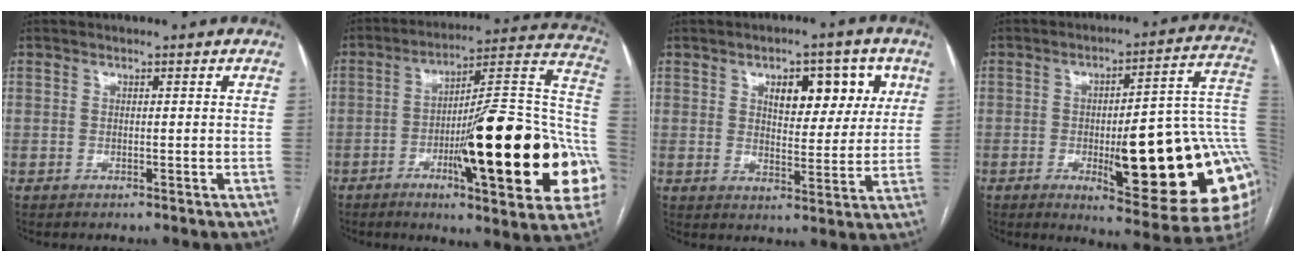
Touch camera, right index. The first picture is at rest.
{"total": 28.1, "force": [-7.1, 4.2, 26.8], "torque": [-0.306, 0.006, -0.099]}
{"total": 9.1, "force": [3.8, 4.3, 7.1], "torque": [-0.090, 0.014, 0.055]}
{"total": 25.9, "force": [-3.8, 5.0, 25.1], "torque": [-0.235, 0.008, -0.042]}